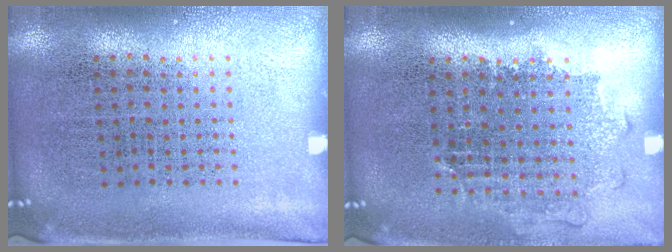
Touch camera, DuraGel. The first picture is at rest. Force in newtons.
{"total": 1.1, "press": 1.0, "slide": 0.5}